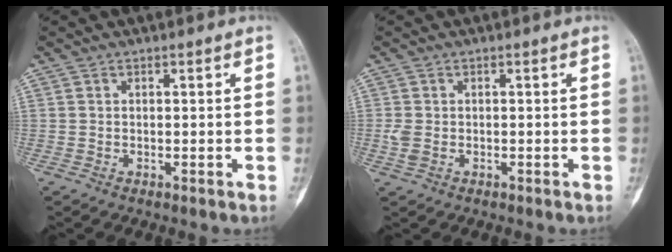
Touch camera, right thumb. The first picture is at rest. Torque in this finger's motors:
{"motor_torque": [0.03, 0.39, 0.31, -0.11, 0.04]}